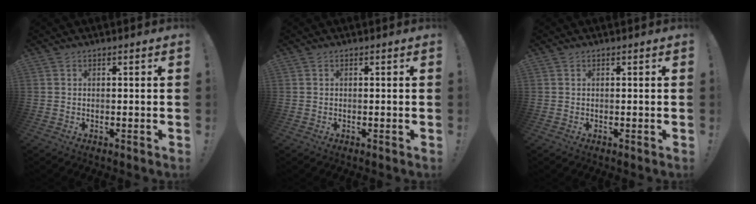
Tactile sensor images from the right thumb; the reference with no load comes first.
{"total": 0.0}
{"total": 0.0}